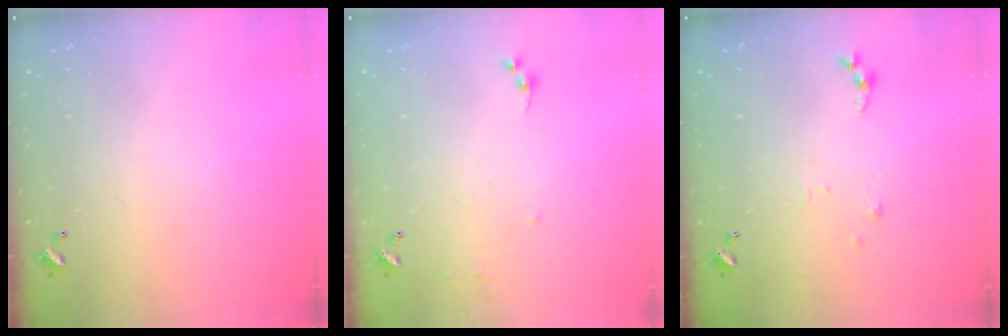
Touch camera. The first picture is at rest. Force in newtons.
{"total": 6.4, "press": 6.4, "slide": 0.8}
{"total": 5.1, "press": 5.0, "slide": 0.8}